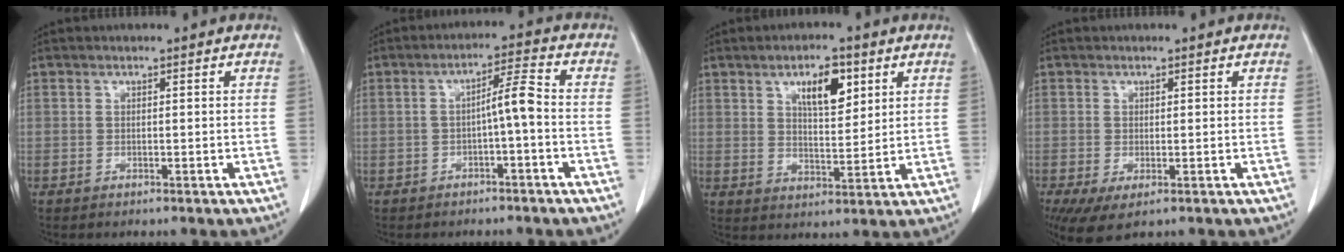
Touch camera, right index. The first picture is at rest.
{"total": 4.5, "force": [-1.0, 0.2, 4.4], "torque": [-0.070, 0.018, -0.015]}
{"total": 7.5, "force": [3.6, 2.8, 5.9], "torque": [-0.097, 0.002, 0.062]}
{"total": 4.7, "force": [-2.4, 1.8, 3.6], "torque": [-0.059, -0.016, -0.035]}